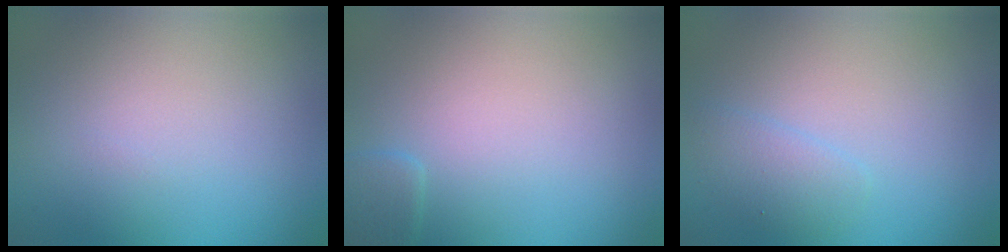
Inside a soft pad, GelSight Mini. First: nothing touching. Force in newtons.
{"total": 1.3, "press": 1.3, "slide": 0.2}
{"total": 1.6, "press": 1.6, "slide": 0.0}